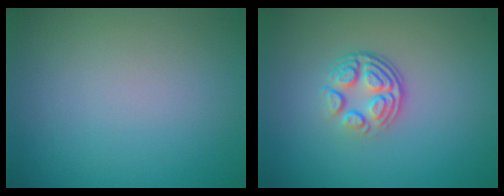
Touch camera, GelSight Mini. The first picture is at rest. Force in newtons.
{"total": 4.0, "press": 2.8, "slide": 2.9}